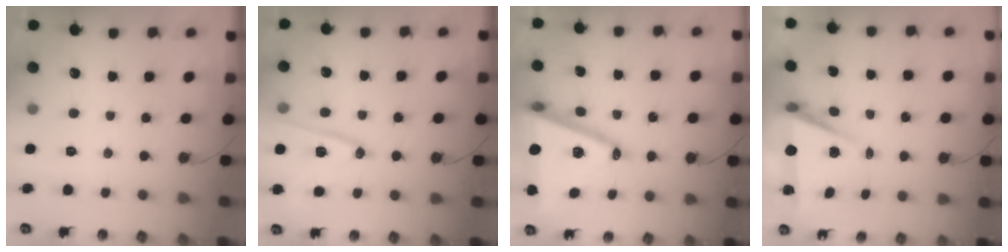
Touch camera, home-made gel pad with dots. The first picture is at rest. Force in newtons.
{"total": 13.6, "press": 13.2, "slide": 3.0}
{"total": 22.0, "press": 21.6, "slide": 3.6}
{"total": 7.0, "press": 5.4, "slide": 4.4}